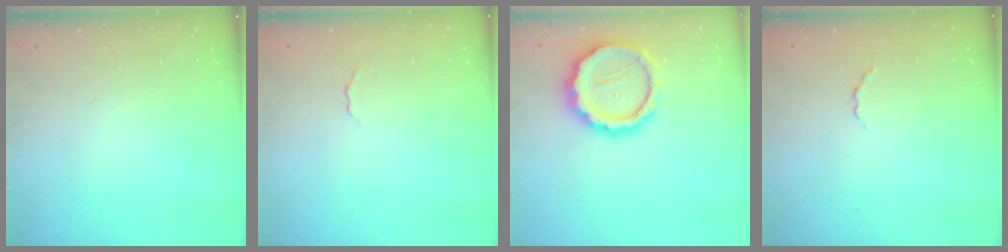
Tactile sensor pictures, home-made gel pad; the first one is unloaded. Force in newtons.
{"total": 1.6, "press": 1.5, "slide": 0.5}
{"total": 15.8, "press": 15.6, "slide": 2.7}
{"total": 2.2, "press": 2.0, "slide": 0.8}